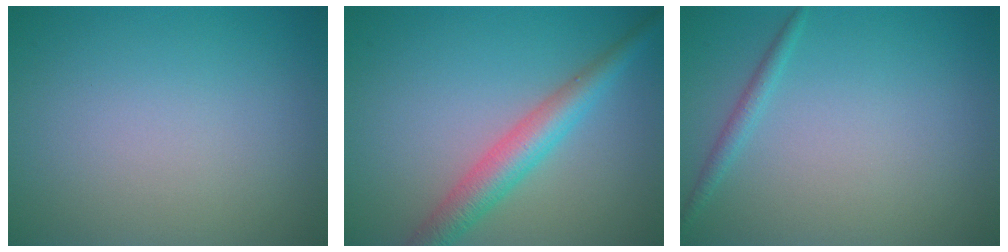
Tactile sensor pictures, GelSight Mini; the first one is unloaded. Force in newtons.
{"total": 4.3, "press": 4.3, "slide": 0.1}
{"total": 1.2, "press": 1.2, "slide": 0.1}